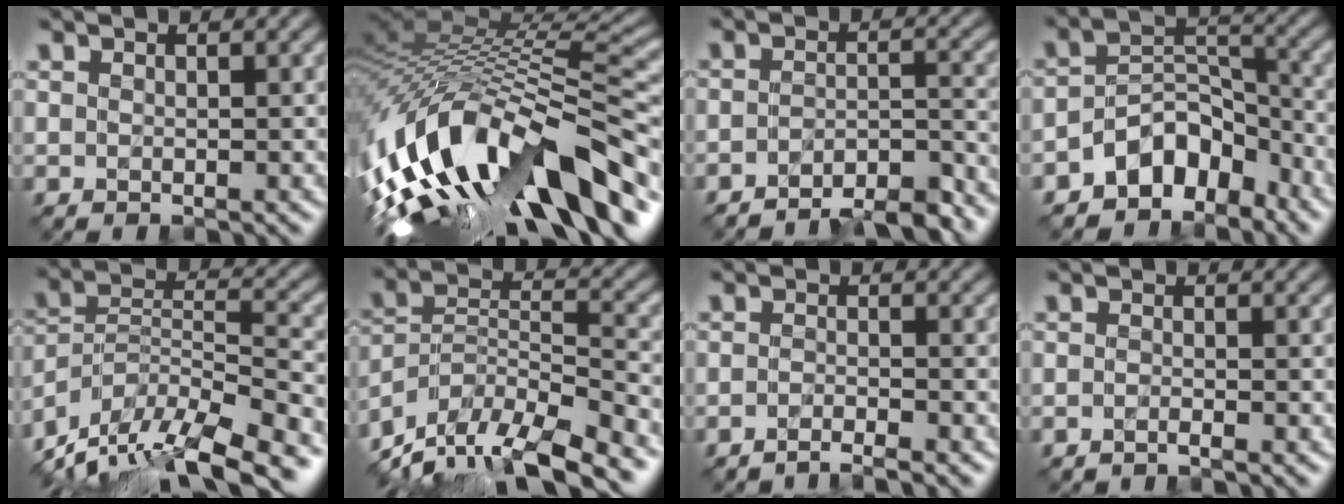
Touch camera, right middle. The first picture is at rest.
{"total": 15.3, "force": [-6.6, 6.6, 12.2], "torque": [-0.237, 0.019, -0.115]}
{"total": 6.8, "force": [-6.0, 1.4, 2.9], "torque": [-0.036, -0.001, -0.083]}
{"total": 5.9, "force": [-4.2, 3.3, 2.4], "torque": [-0.022, 0.005, -0.080]}
{"total": 12.9, "force": [-10.6, 3.4, 6.6], "torque": [-0.133, 0.010, -0.179]}
{"total": 11.9, "force": [-10.0, 3.3, 5.5], "torque": [-0.104, 0.001, -0.172]}
{"total": 2.0, "force": [-1.8, 0.1, 0.9], "torque": [-0.006, -0.007, -0.041]}
{"total": 1.0, "force": [-0.9, 0.0, 0.4], "torque": [-0.004, -0.007, -0.020]}